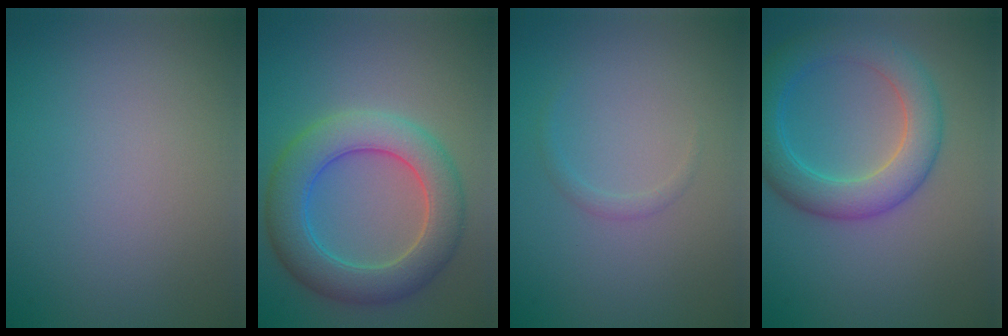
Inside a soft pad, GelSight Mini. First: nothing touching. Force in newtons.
{"total": 7.0, "press": 7.0, "slide": 0.6}
{"total": 0.8, "press": 0.8, "slide": 0.1}
{"total": 5.7, "press": 5.7, "slide": 0.2}